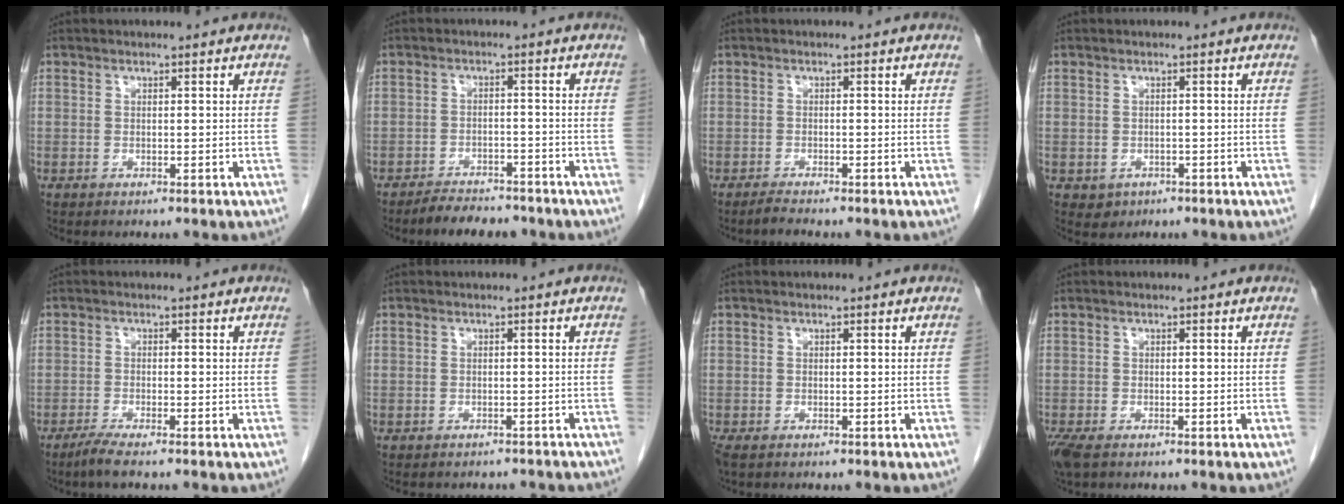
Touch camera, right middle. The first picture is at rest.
{"total": 5.8, "force": [-5.1, 2.0, 1.7], "torque": [-0.026, -0.004, -0.077]}
{"total": 1.4, "force": [-1.3, -0.2, 0.5], "torque": [-0.017, -0.005, -0.025]}
{"total": 2.0, "force": [-0.8, 1.7, 0.5], "torque": [-0.005, 0.005, -0.002]}
{"total": 2.5, "force": [-2.0, -0.2, 1.5], "torque": [-0.039, -0.007, -0.043]}
{"total": 6.9, "force": [-6.2, 2.4, 1.7], "torque": [-0.019, 0.002, -0.062]}
{"total": 2.2, "force": [-1.6, 1.1, 1.2], "torque": [-0.029, -0.007, -0.025]}
{"total": 4.1, "force": [-2.7, 1.7, 2.5], "torque": [-0.059, -0.014, -0.047]}